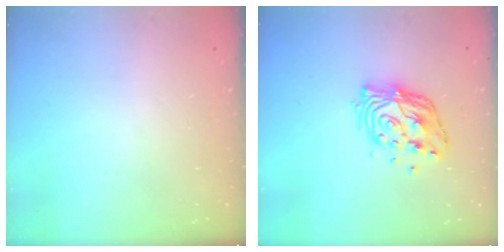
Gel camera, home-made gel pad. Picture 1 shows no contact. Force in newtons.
{"total": 12.5, "press": 12.5, "slide": 1.1}